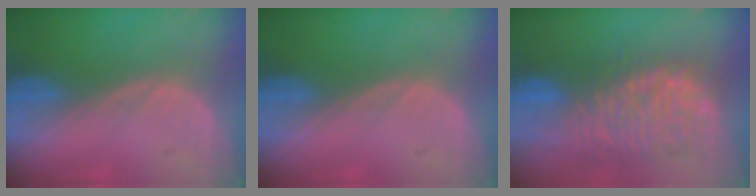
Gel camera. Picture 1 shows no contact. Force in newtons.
{"total": 0.0}
{"total": 11.8, "press": 10.6, "slide": 5.2}